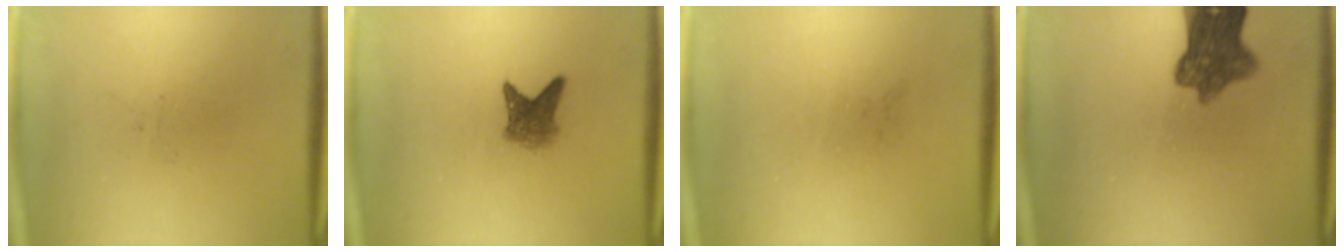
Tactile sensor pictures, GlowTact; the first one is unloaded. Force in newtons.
{"total": 3.1}
{"total": 0.0}
{"total": 8.0}